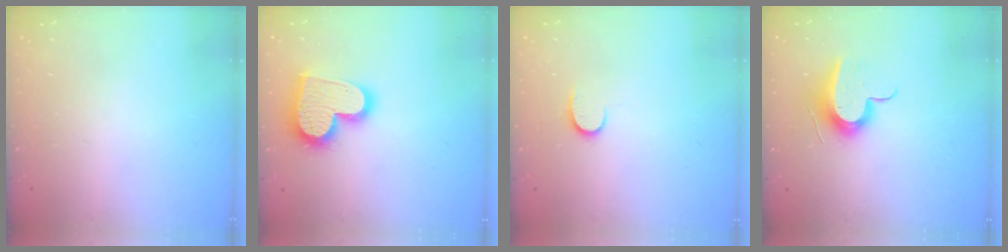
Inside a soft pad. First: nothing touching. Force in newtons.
{"total": 16.7, "press": 16.7, "slide": 1.1}
{"total": 6.5, "press": 6.5, "slide": 0.7}
{"total": 12.4, "press": 12.4, "slide": 0.4}